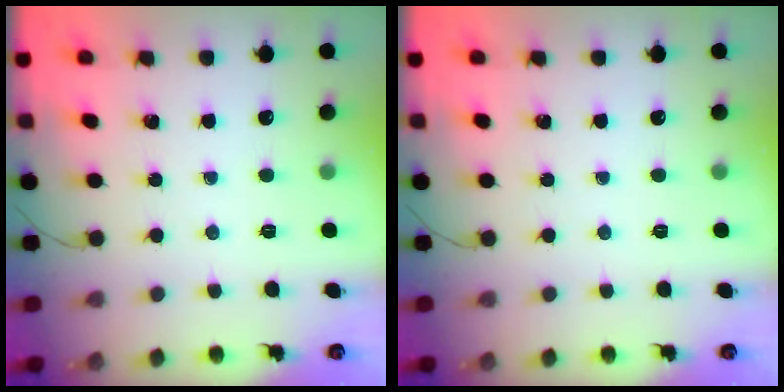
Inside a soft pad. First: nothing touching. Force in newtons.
{"total": 0.0}